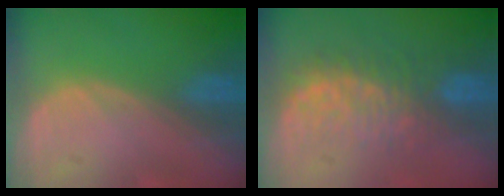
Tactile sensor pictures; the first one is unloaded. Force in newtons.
{"total": 8.3, "press": 7.9, "slide": 2.5}